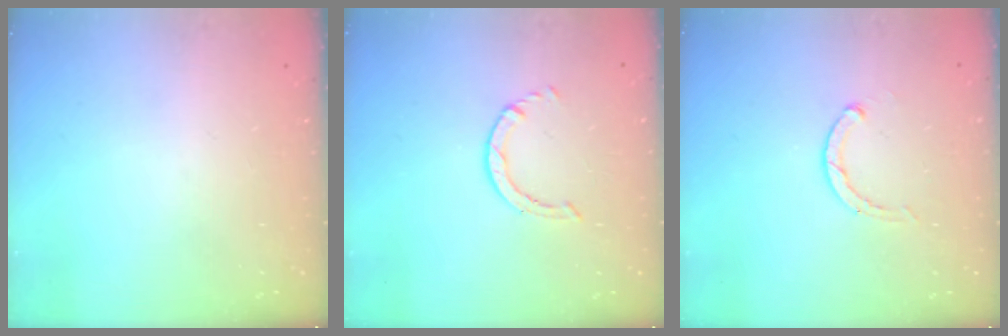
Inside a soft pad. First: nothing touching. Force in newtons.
{"total": 0.6, "press": 0.6, "slide": 0.1}
{"total": 2.3, "press": 2.3, "slide": 0.3}